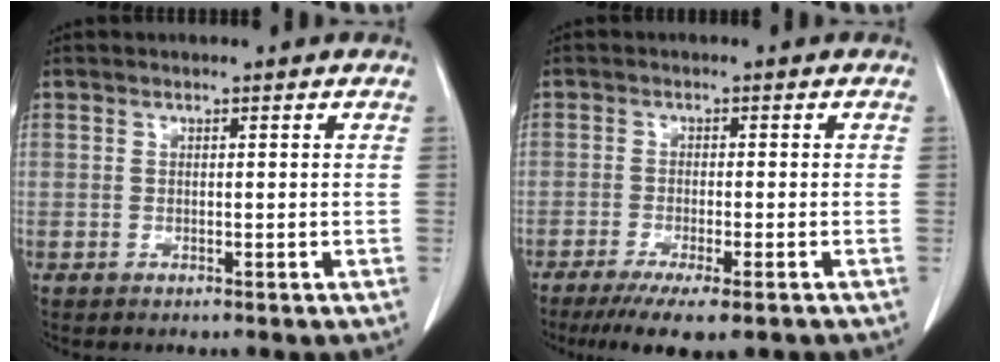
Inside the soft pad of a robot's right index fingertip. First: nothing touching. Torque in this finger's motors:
{"motor_torque": [0.41, -0.47, 0.18, 0.06]}